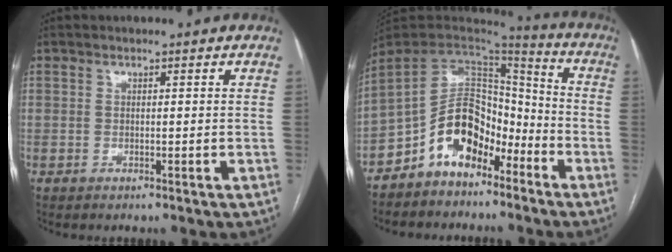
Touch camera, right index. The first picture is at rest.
{"total": 11.7, "force": [-7.8, 6.5, 5.9], "torque": [-0.110, 0.038, -0.146]}